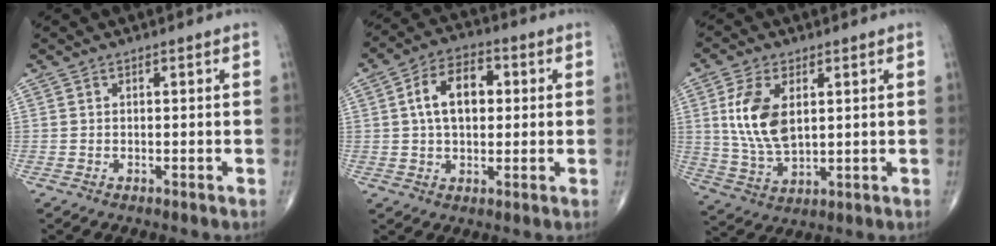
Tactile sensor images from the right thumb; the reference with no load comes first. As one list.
[{"total": 10.5, "force": [1.7, 6.6, 8.0], "torque": [-0.120, 0.017, 0.022]}, {"total": 11.4, "force": [2.6, 6.2, 9.1], "torque": [-0.177, -0.013, 0.058]}]